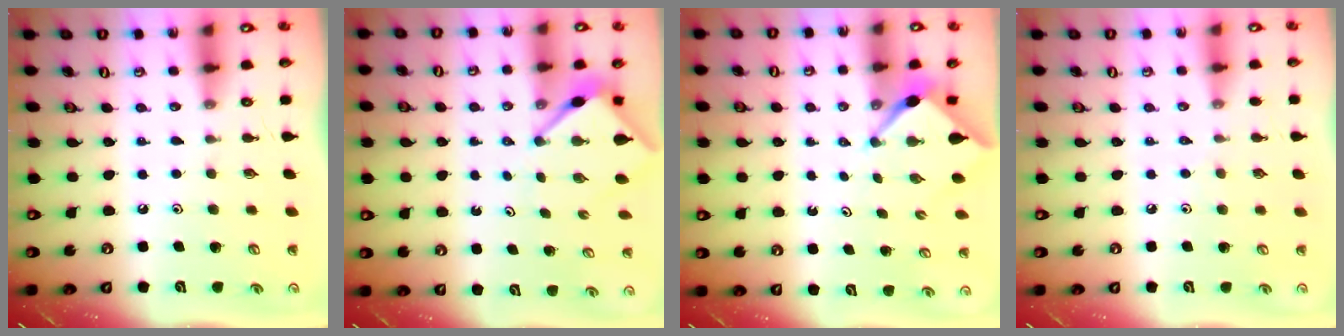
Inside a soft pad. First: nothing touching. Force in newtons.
{"total": 4.2, "press": 4.2, "slide": 0.4}
{"total": 2.5, "press": 2.5, "slide": 0.2}
{"total": 3.6, "press": 3.5, "slide": 0.7}